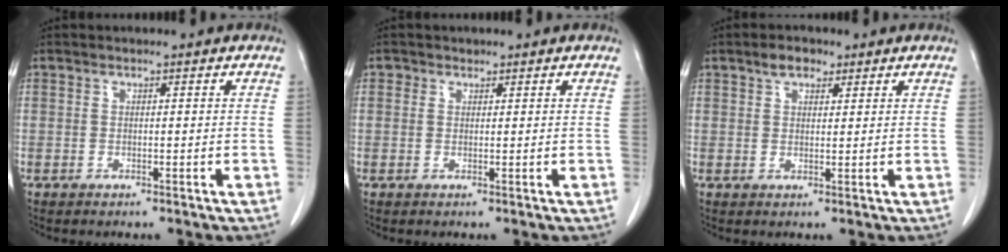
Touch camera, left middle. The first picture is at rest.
{"total": 0.9, "force": [0.5, 0.8, 0.0], "torque": [0.009, -0.001, 0.005]}
{"total": 3.0, "force": [1.9, 1.6, 1.5], "torque": [-0.029, 0.009, 0.034]}